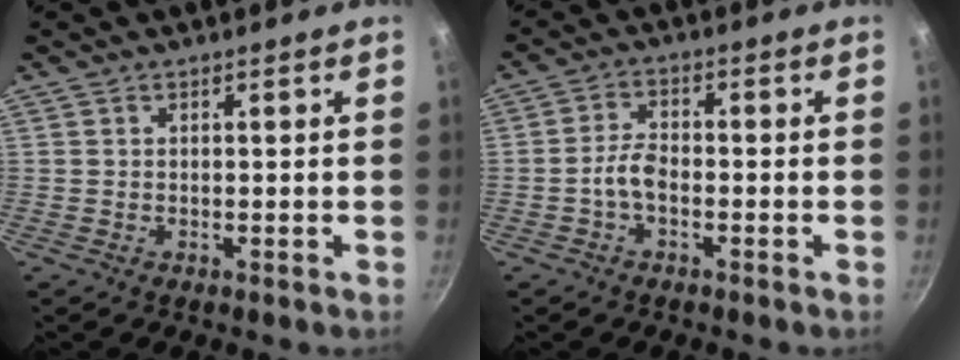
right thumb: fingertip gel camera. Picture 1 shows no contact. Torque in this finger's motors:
{"motor_torque": [0.53, 0.82, 0.51, -0.40, 0.01]}